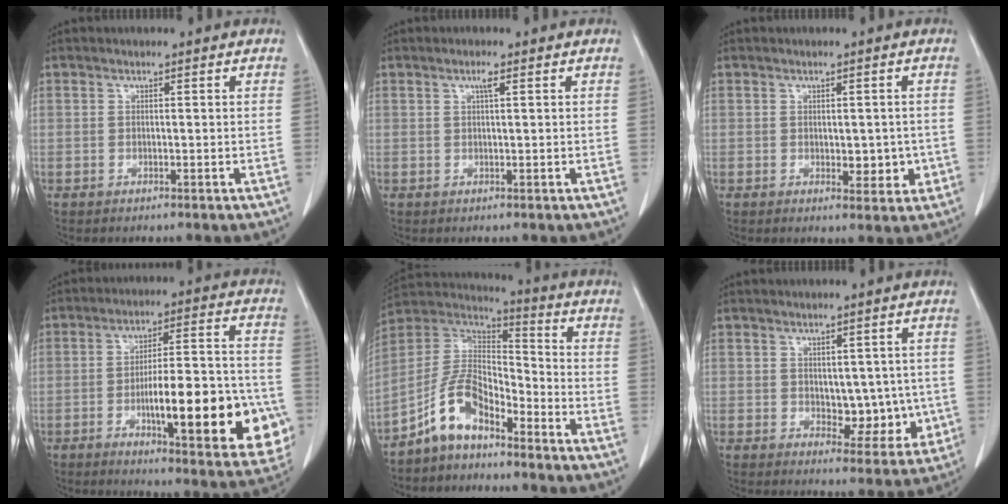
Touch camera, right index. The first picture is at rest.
{"total": 1.3, "force": [0.6, 0.0, 1.2], "torque": [-0.021, 0.001, 0.009]}
{"total": 4.2, "force": [-0.6, 2.3, 3.5], "torque": [-0.035, -0.001, 0.001]}
{"total": 21.6, "force": [-6.2, 4.7, 20.2], "torque": [-0.223, 0.014, -0.071]}
{"total": 9.8, "force": [-6.6, 4.2, 5.9], "torque": [-0.131, 0.025, -0.133]}
{"total": 6.7, "force": [-0.3, 4.1, 5.4], "torque": [-0.051, 0.000, 0.010]}